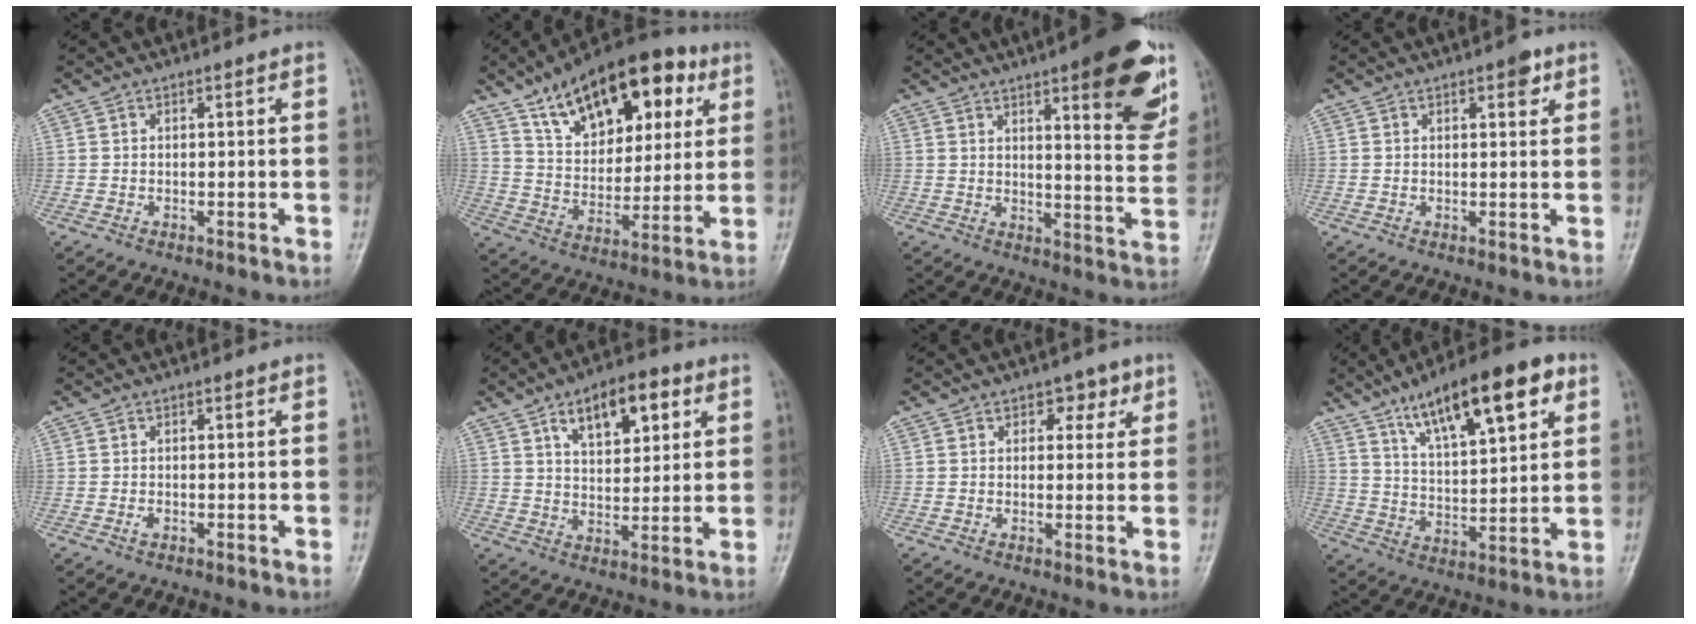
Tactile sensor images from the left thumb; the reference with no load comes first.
{"total": 22.1, "force": [10.8, 12.0, 15.1], "torque": [-0.192, -0.019, 0.176]}
{"total": 16.8, "force": [9.0, 4.4, 13.5], "torque": [-0.132, -0.045, 0.117]}
{"total": 2.5, "force": [1.4, 1.1, 1.8], "torque": [-0.014, -0.004, 0.016]}
{"total": 0.7, "force": [-0.4, 0.4, 0.3], "torque": [-0.008, -0.001, -0.008]}
{"total": 11.8, "force": [5.4, 6.1, 8.5], "torque": [-0.096, -0.013, 0.084]}
{"total": 3.9, "force": [1.9, 2.7, 2.0], "torque": [0.005, -0.006, 0.021]}
{"total": 17.7, "force": [9.3, 5.9, 13.8], "torque": [-0.190, -0.024, 0.152]}